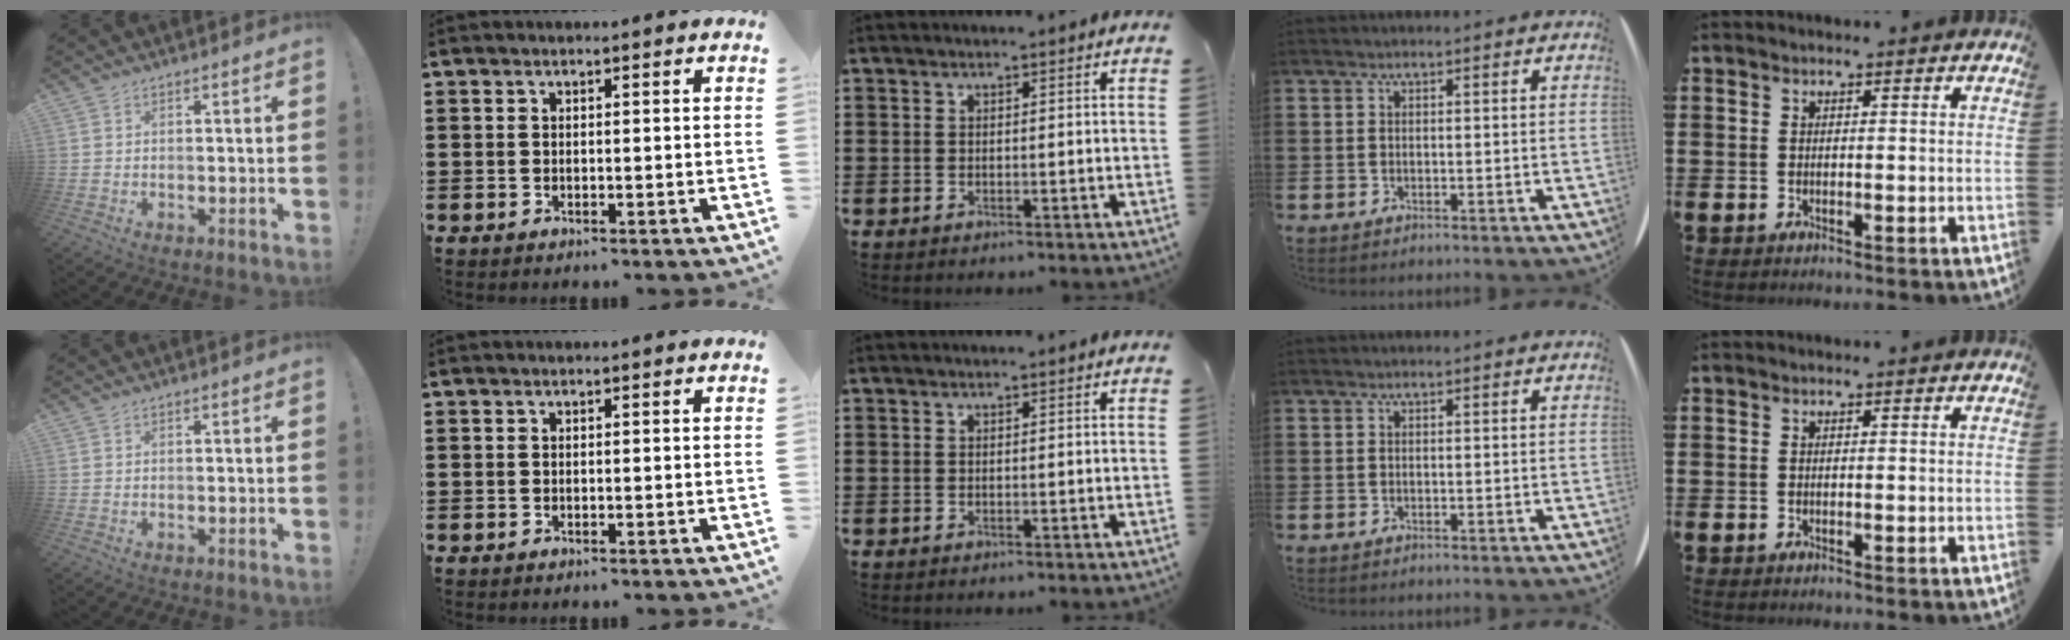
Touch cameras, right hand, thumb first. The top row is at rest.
{}